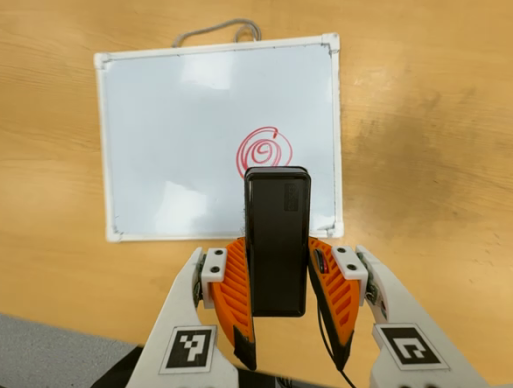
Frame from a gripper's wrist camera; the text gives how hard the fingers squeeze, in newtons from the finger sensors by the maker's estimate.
{"total": 3.3, "left": 1.8, "right": 4.7}